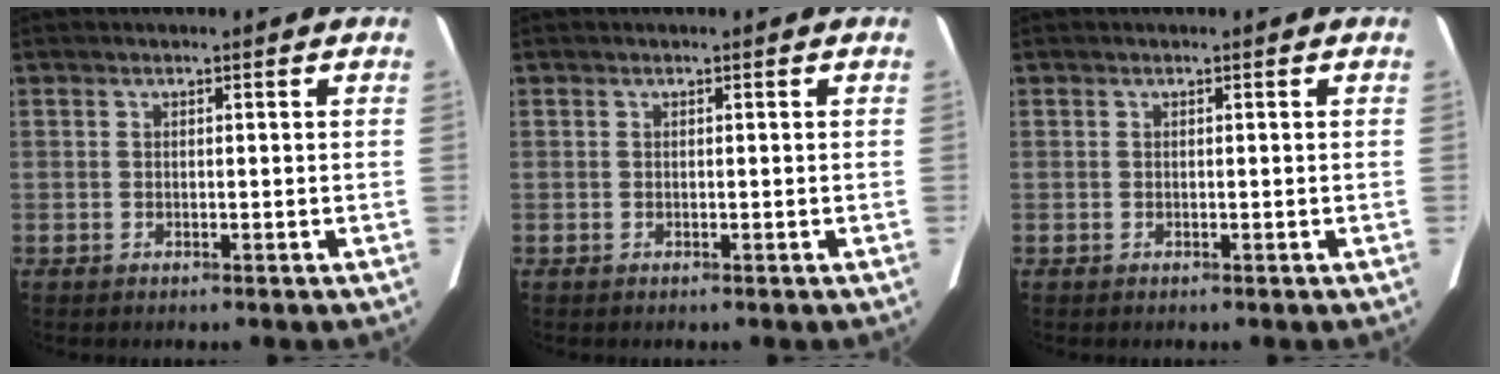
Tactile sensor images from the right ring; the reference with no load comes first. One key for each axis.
{"total": 0.0}
{"total": 0.0}